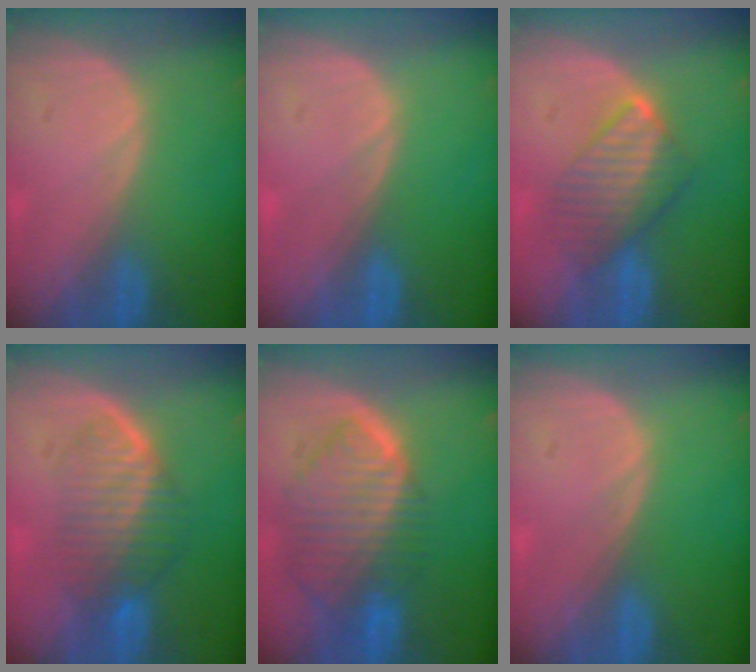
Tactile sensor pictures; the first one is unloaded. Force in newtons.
{"total": 0.0}
{"total": 6.5, "press": 6.5, "slide": 1.0}
{"total": 6.7, "press": 6.5, "slide": 1.8}
{"total": 10.0, "press": 8.5, "slide": 5.2}
{"total": 0.0}